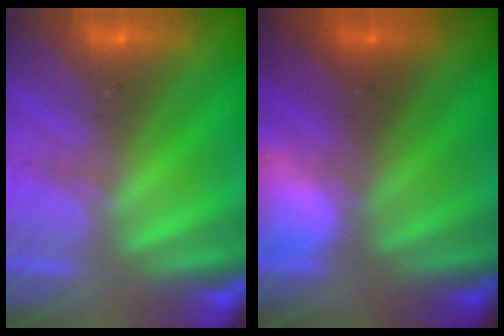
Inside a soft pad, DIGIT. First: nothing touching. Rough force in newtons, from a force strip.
{"total": 2.7}